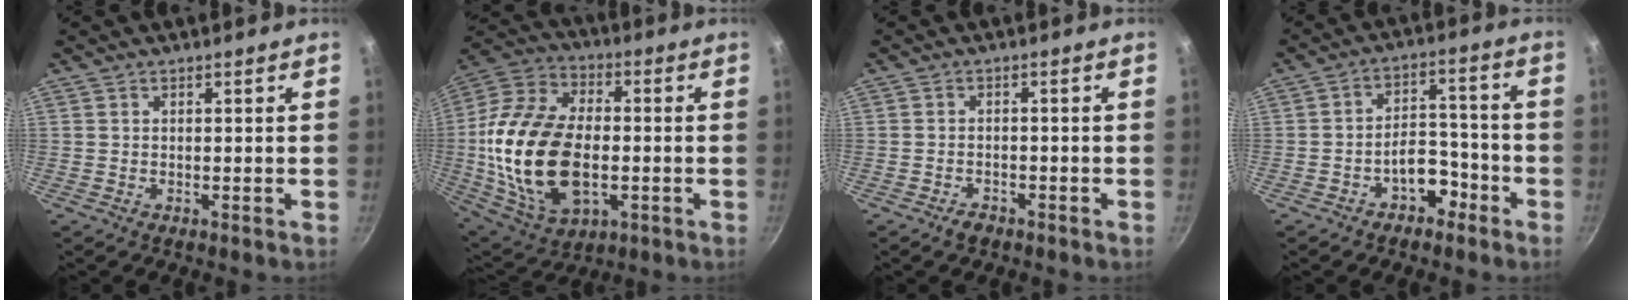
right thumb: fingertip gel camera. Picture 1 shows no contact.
{"total": 24.9, "force": [-2.5, 15.1, 19.6], "torque": [-0.382, 0.019, -0.040]}
{"total": 2.3, "force": [-1.7, 1.3, 0.9], "torque": [-0.013, 0.019, -0.025]}
{"total": 7.5, "force": [-4.1, 4.7, 4.1], "torque": [-0.023, 0.056, -0.057]}